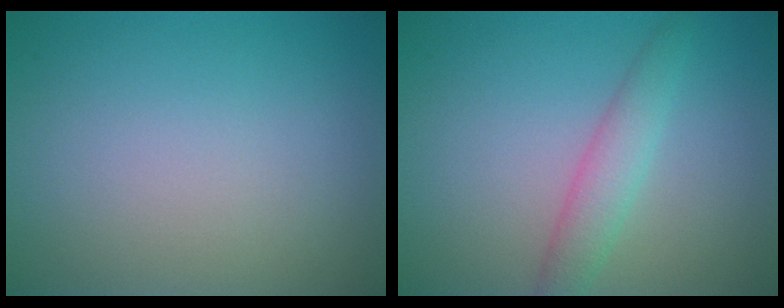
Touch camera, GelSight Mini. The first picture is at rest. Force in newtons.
{"total": 2.7, "press": 2.7, "slide": 0.1}